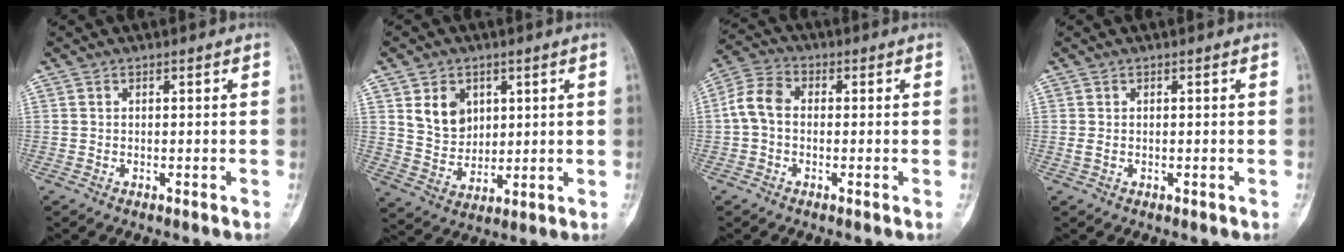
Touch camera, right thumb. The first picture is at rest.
{"total": 8.6, "force": [3.2, 6.8, 4.3], "torque": [-0.045, -0.021, 0.068]}
{"total": 6.4, "force": [-0.4, 4.4, 4.6], "torque": [-0.088, 0.017, -0.023]}
{"total": 1.1, "force": [-0.1, 0.8, 0.7], "torque": [-0.018, -0.001, -0.002]}